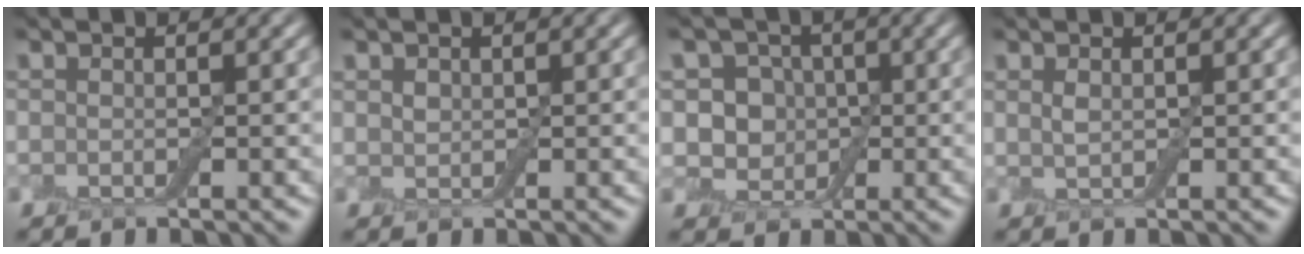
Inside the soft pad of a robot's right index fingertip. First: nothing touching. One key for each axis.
{"total": 0.7, "fx": 0.5, "fy": 0.4, "fz": 0.3, "tx": -0.007, "ty": 0.001, "tz": 0.010}
{"total": 5.0, "fx": 0.8, "fy": 4.3, "fz": 2.3, "tx": -0.020, "ty": 0.011, "tz": -0.014}
{"total": 0.7, "fx": 0.4, "fy": 0.2, "fz": 0.6, "tx": -0.018, "ty": 0.001, "tz": 0.010}